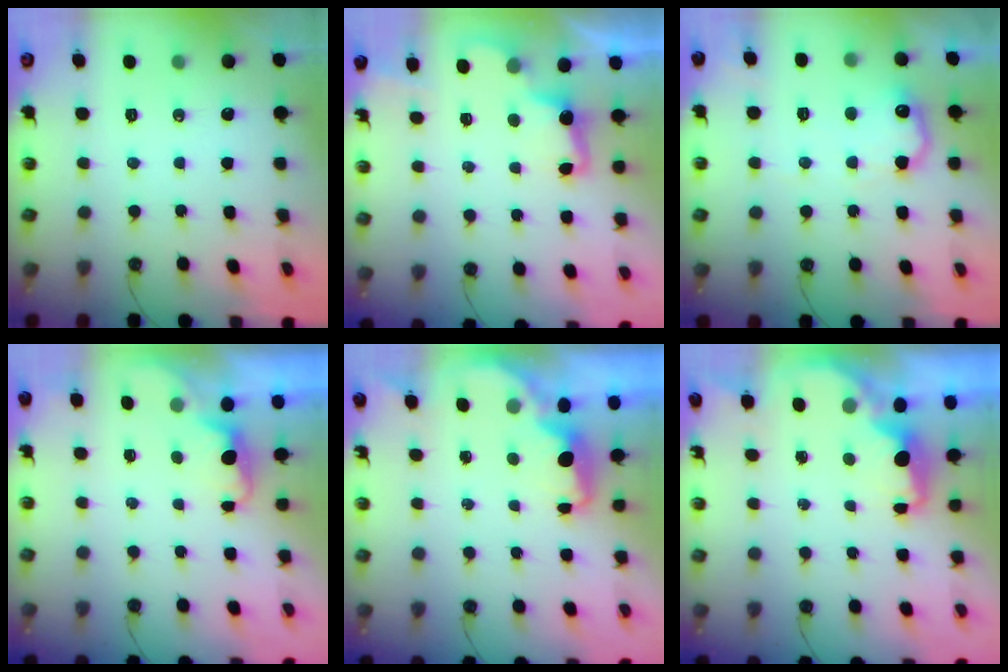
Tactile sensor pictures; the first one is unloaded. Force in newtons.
{"total": 3.3, "press": 3.3, "slide": 0.6}
{"total": 11.5, "press": 11.5, "slide": 0.6}
{"total": 0.8, "press": 0.3, "slide": 0.7}
{"total": 1.9, "press": 1.8, "slide": 0.7}
{"total": 2.1, "press": 2.0, "slide": 0.5}